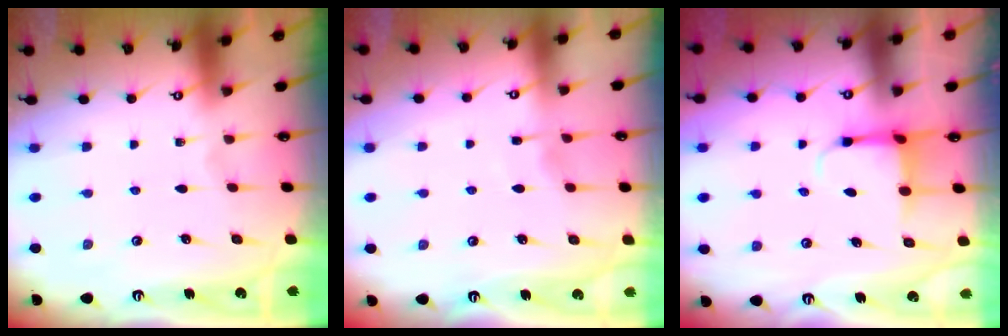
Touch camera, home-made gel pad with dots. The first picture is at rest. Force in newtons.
{"total": 3.3, "press": 3.3, "slide": 0.4}
{"total": 3.9, "press": 3.8, "slide": 1.1}